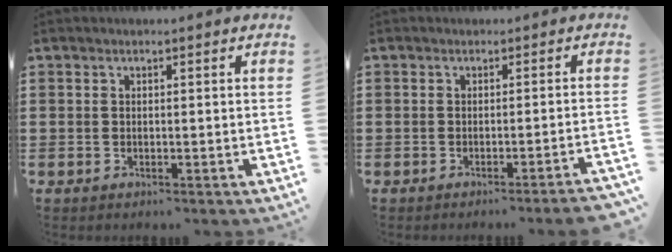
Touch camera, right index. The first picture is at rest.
{"total": 1.4, "force": [-1.2, -0.3, 0.7], "torque": [-0.012, -0.002, -0.023]}